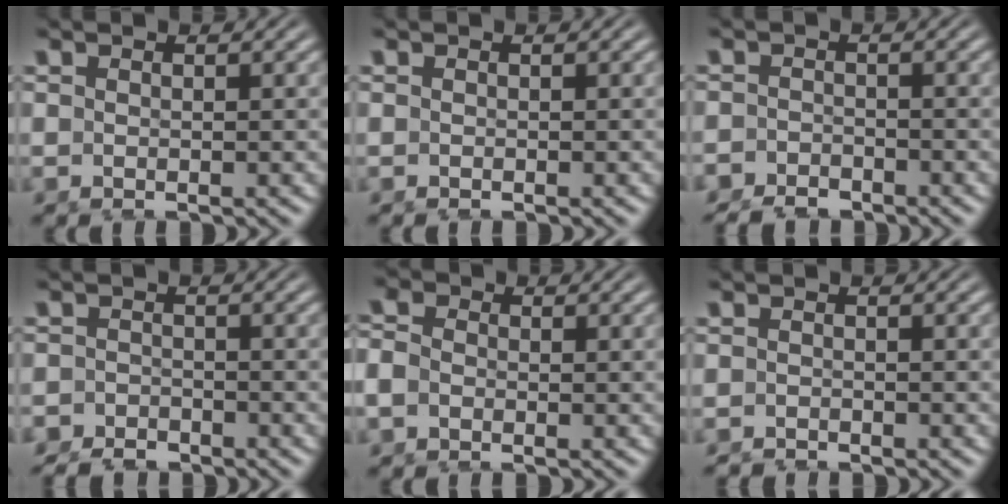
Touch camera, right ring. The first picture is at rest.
{"total": 0.0}
{"total": 2.7, "force": [-2.6, 0.7, -0.4], "torque": [0.008, -0.015, -0.042]}
{"total": 3.0, "force": [-2.8, 1.0, -0.4], "torque": [0.010, -0.015, -0.046]}
{"total": 2.3, "force": [-0.4, 2.1, 0.9], "torque": [-0.028, -0.009, -0.012]}
{"total": 1.5, "force": [-1.3, -0.3, -0.6], "torque": [0.007, -0.011, -0.021]}